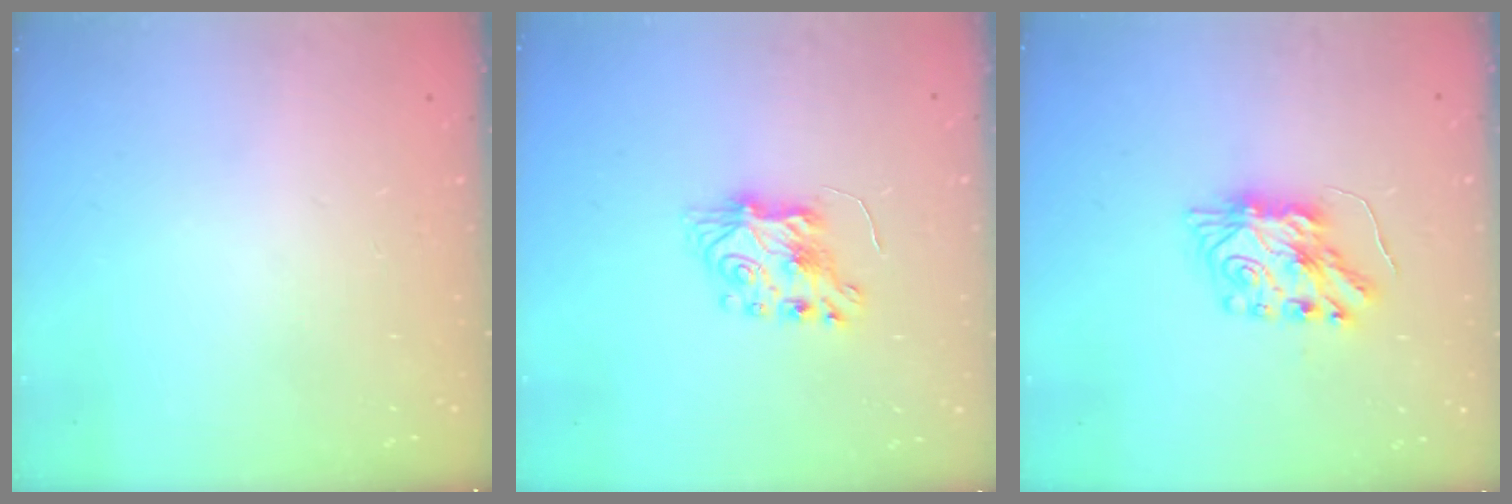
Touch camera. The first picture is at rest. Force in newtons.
{"total": 6.9, "press": 6.9, "slide": 0.4}
{"total": 8.4, "press": 8.4, "slide": 0.5}